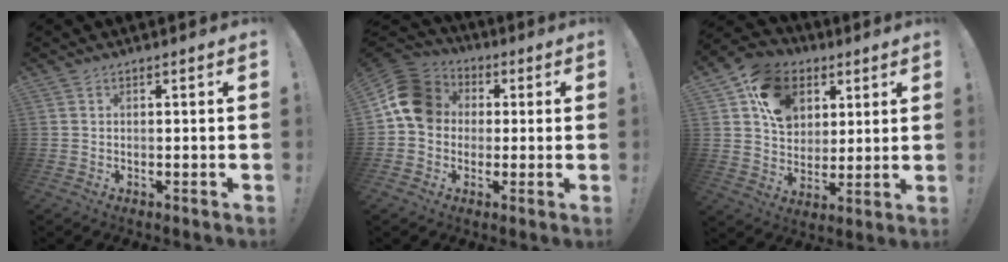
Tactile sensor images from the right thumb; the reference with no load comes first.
{"total": 14.0, "force": [1.8, 11.8, 7.3], "torque": [-0.108, 0.012, 0.039]}
{"total": 16.0, "force": [6.7, 12.3, 7.8], "torque": [-0.127, -0.016, 0.134]}